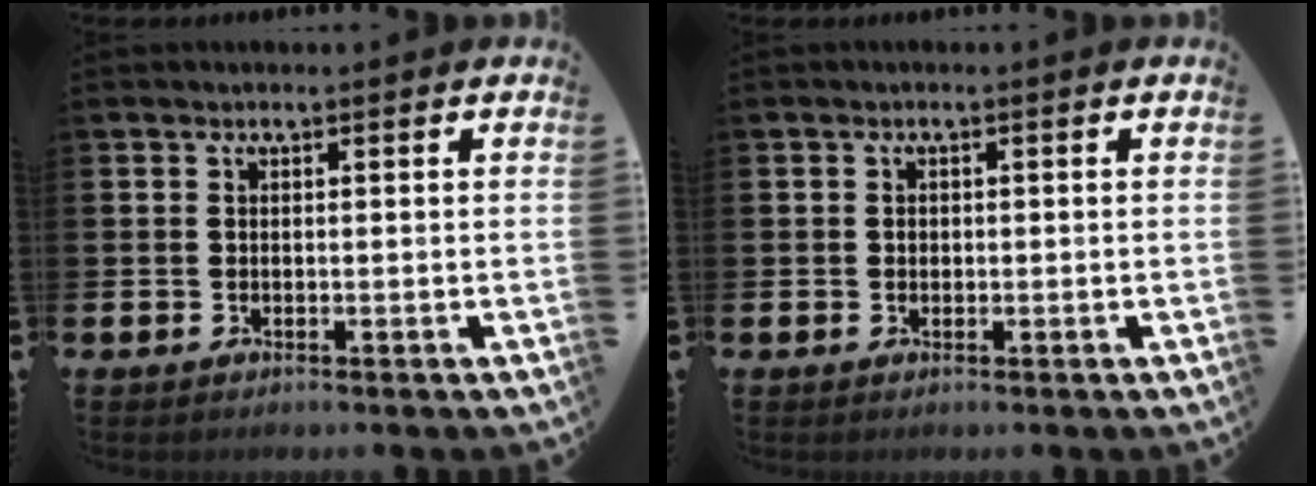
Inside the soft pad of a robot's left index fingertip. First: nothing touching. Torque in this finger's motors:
{"motor_torque": [-0.02, 0.07, -0.07, -0.01]}